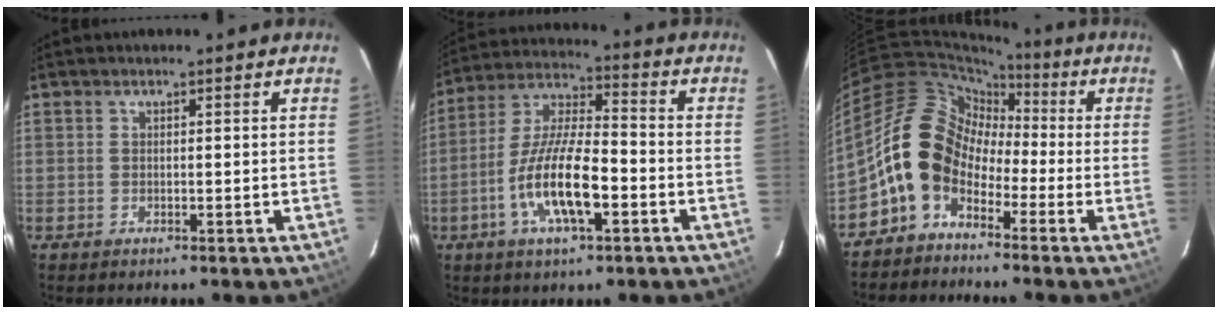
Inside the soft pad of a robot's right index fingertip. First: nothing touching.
{"total": 13.9, "force": [-5.0, 3.9, 12.3], "torque": [-0.252, -0.003, -0.096]}
{"total": 10.5, "force": [-4.2, 7.8, 5.5], "torque": [-0.096, 0.026, -0.092]}